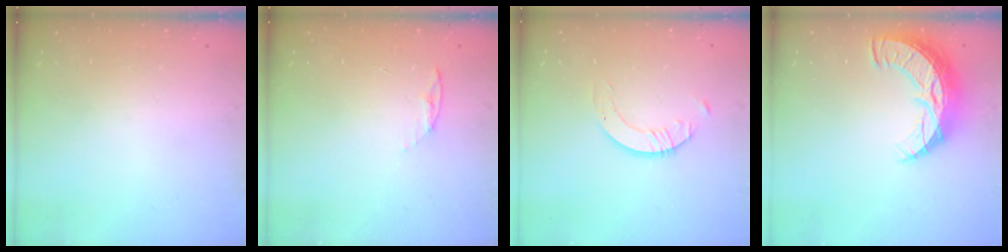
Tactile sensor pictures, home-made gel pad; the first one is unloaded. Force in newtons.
{"total": 4.9, "press": 4.9, "slide": 0.6}
{"total": 2.3, "press": 2.3, "slide": 0.2}
{"total": 11.2, "press": 11.1, "slide": 0.9}